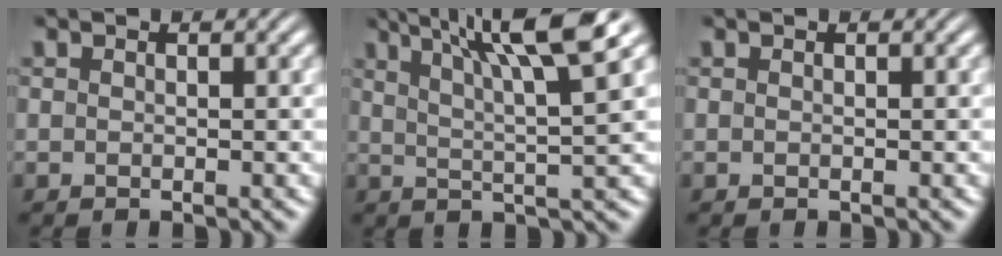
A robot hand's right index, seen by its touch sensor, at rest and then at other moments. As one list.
[{"total": 7.3, "force": [4.0, 0.8, 6.1], "torque": [-0.090, 0.013, 0.059]}, {"total": 0.0}]